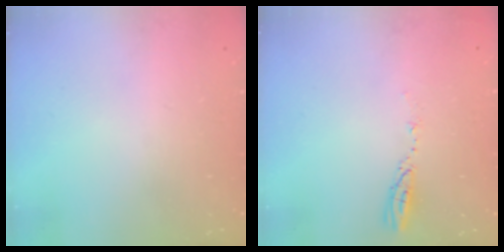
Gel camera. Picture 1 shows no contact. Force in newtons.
{"total": 3.6, "press": 3.6, "slide": 0.3}